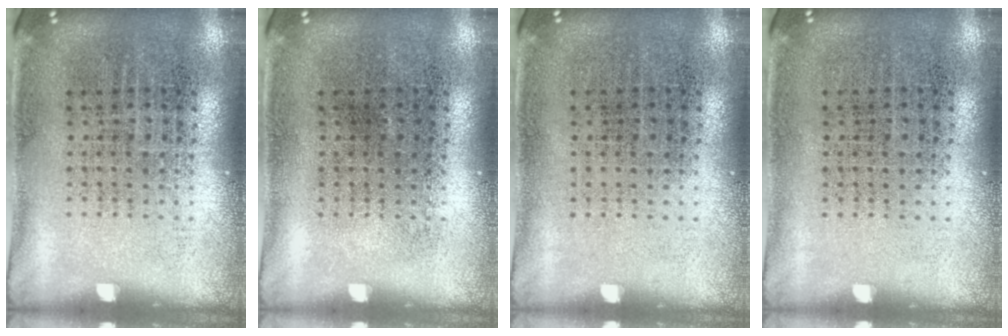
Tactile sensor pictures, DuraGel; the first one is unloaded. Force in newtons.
{"total": 0.0}
{"total": 0.0}
{"total": 0.0}